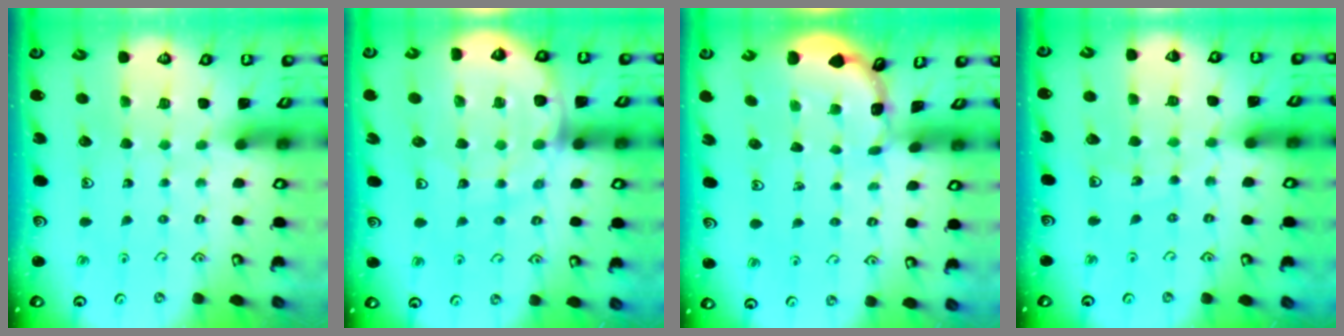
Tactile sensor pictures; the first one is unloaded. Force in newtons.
{"total": 11.7, "press": 11.6, "slide": 1.5}
{"total": 1.3, "press": 1.3, "slide": 0.1}
{"total": 6.2, "press": 5.9, "slide": 2.1}